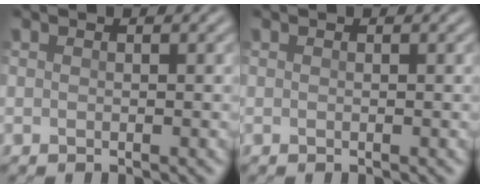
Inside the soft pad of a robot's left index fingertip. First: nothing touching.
{"total": 0.0}